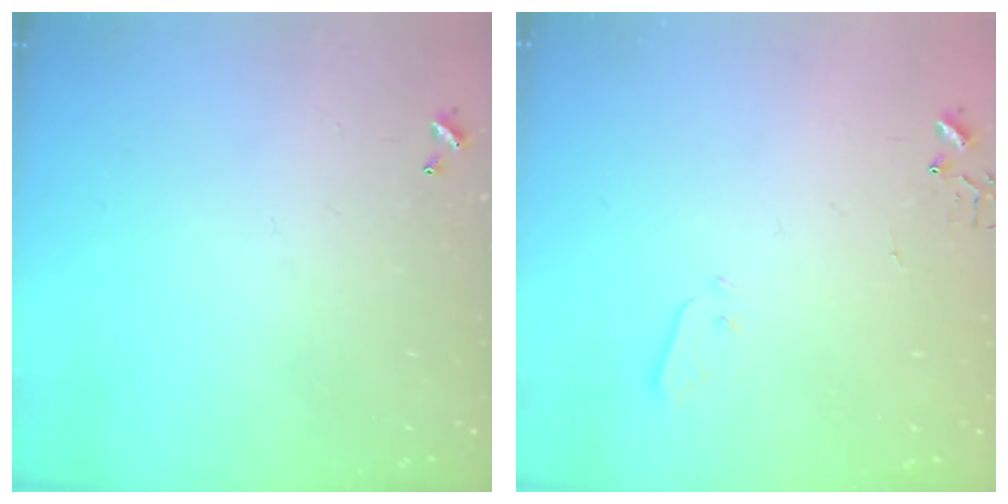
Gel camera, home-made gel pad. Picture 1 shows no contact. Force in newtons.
{"total": 3.2, "press": 3.1, "slide": 0.7}